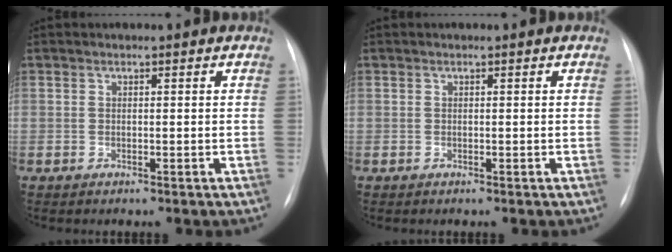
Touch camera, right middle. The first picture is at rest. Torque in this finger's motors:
{"motor_torque": [0.00, 0.00, 0.01, 0.00]}